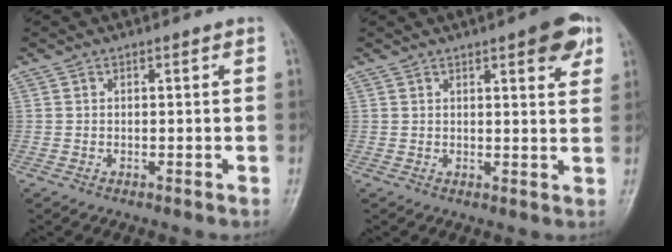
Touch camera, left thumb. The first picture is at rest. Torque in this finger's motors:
{"motor_torque": [1.00, 0.76, 0.55, -0.70, 0.01]}